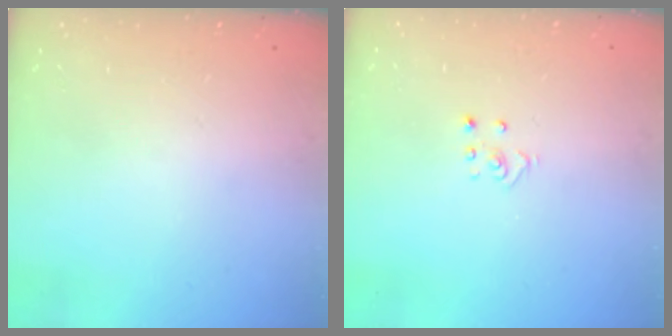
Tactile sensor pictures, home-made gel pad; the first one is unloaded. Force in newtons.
{"total": 2.8, "press": 2.8, "slide": 0.3}